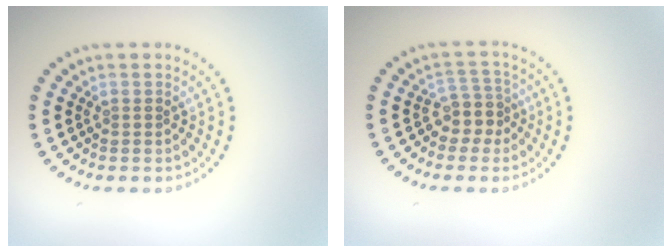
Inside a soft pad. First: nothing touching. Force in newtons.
{"total": 2.7, "press": 2.1, "slide": 1.6}